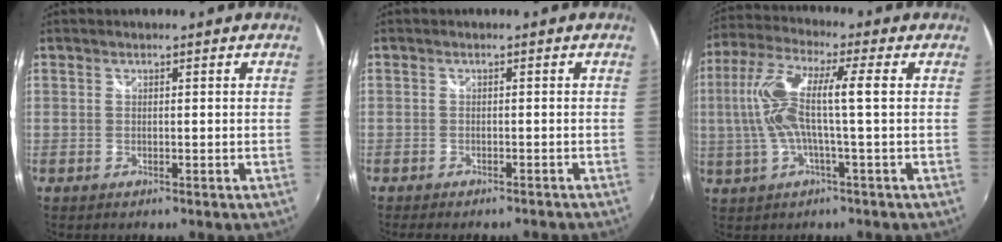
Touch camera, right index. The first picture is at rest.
{"total": 6.6, "force": [-5.8, 1.6, 2.9], "torque": [-0.063, -0.018, -0.079]}
{"total": 11.8, "force": [-0.3, 1.4, 11.7], "torque": [-0.234, 0.008, -0.005]}